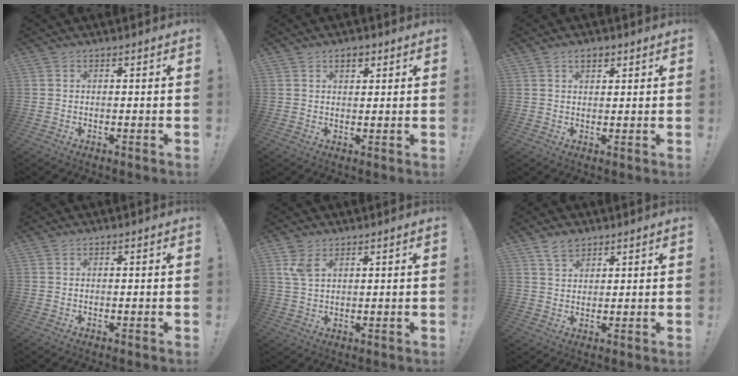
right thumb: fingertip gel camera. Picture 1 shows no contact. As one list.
[{"total": 3.2, "force": [1.6, 1.8, 2.1], "torque": [-0.027, 0.001, 0.026]}, {"total": 3.1, "force": [1.7, 1.7, 1.9], "torque": [-0.032, 0.004, 0.029]}, {"total": 0.0}, {"total": 4.7, "force": [2.6, 2.4, 3.1], "torque": [-0.054, -0.011, 0.049]}, {"total": 4.7, "force": [3.5, 2.6, 1.7], "torque": [-0.022, -0.017, 0.064]}]